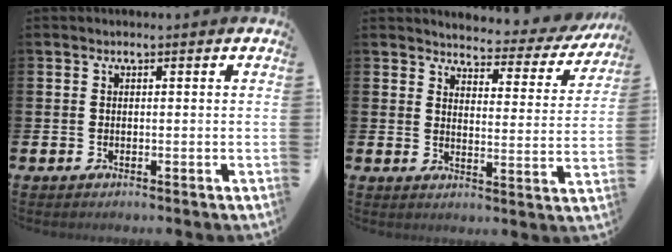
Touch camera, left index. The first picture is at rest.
{"total": 3.4, "force": [3.3, 0.9, 0.4], "torque": [-0.025, -0.033, 0.049]}